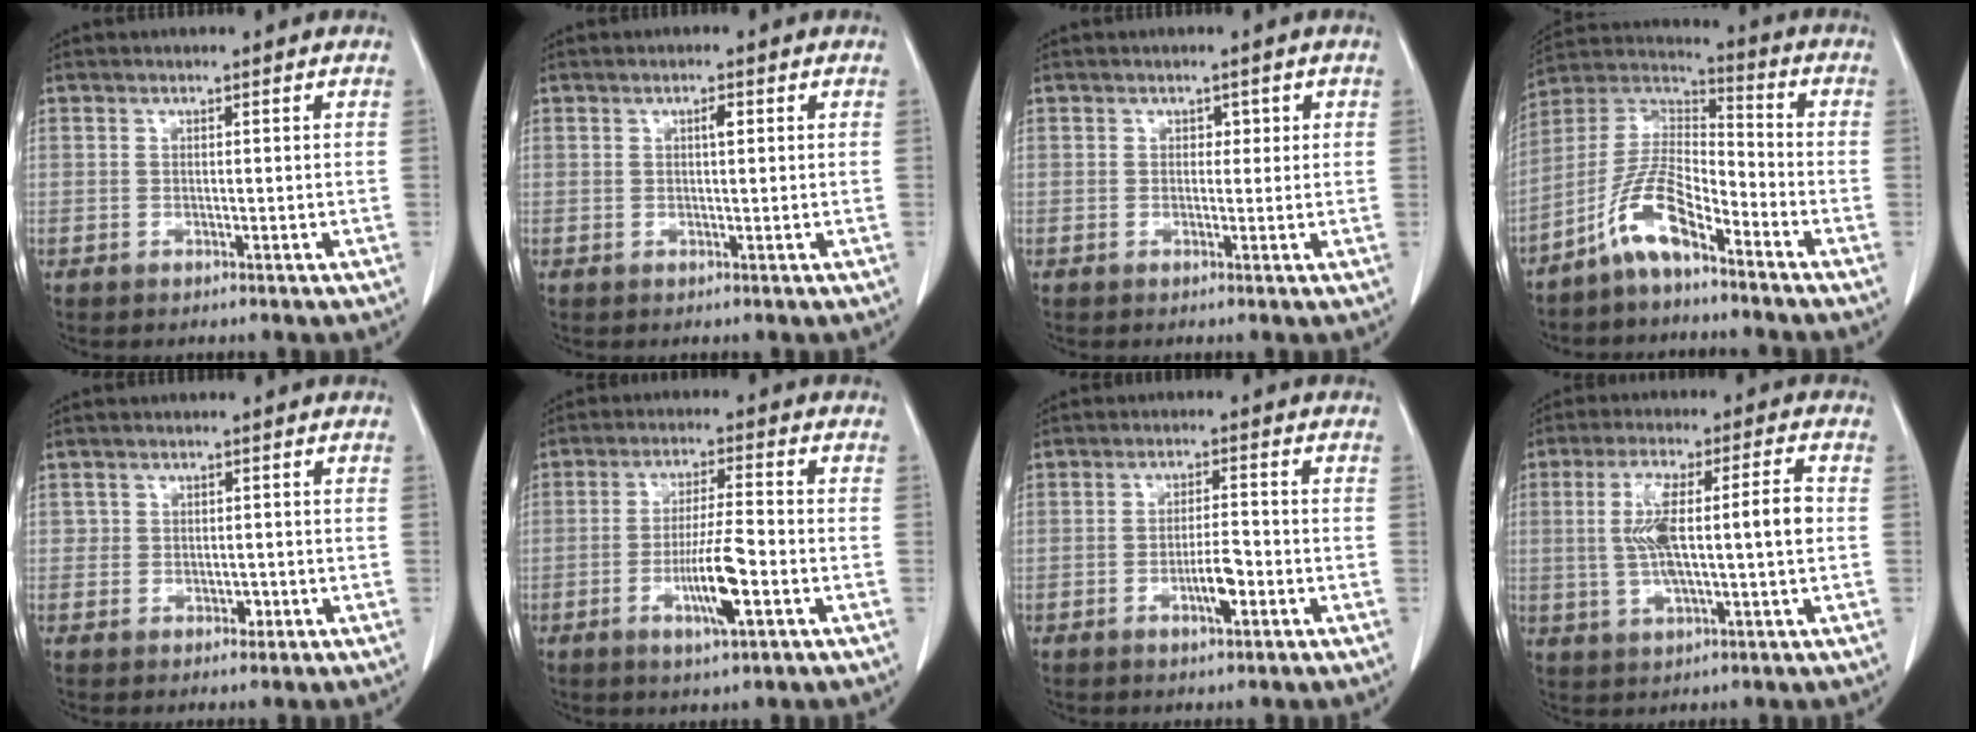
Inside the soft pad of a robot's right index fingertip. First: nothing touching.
{"total": 1.3, "force": [0.4, 0.3, 1.2], "torque": [-0.021, 0.002, 0.006]}
{"total": 1.4, "force": [0.4, 1.1, 0.7], "torque": [0.001, 0.002, 0.001]}
{"total": 10.2, "force": [-6.7, 2.5, 7.2], "torque": [-0.159, 0.014, -0.134]}
{"total": 1.9, "force": [-0.4, 1.7, 0.9], "torque": [-0.007, 0.003, -0.002]}
{"total": 8.2, "force": [-2.8, 0.6, 7.7], "torque": [-0.141, -0.006, -0.050]}
{"total": 4.4, "force": [-1.7, 0.8, 4.0], "torque": [-0.068, 0.000, -0.029]}
{"total": 11.3, "force": [0.3, 1.5, 11.2], "torque": [-0.207, 0.021, 0.009]}